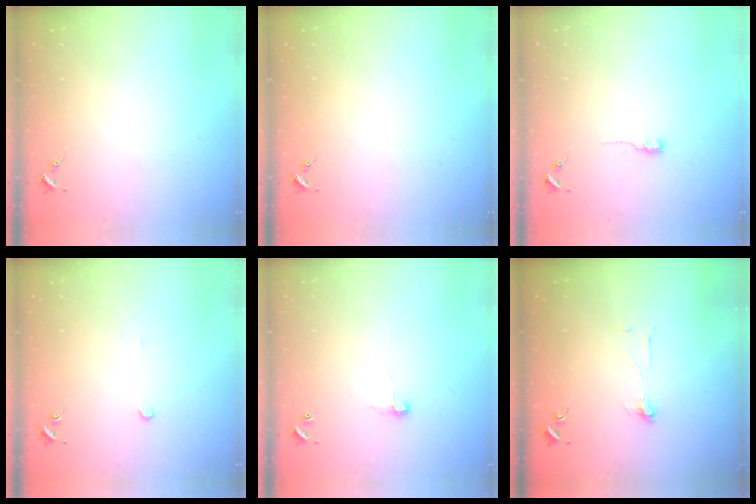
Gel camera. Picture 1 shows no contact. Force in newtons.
{"total": 0.0}
{"total": 6.1, "press": 6.1, "slide": 0.6}
{"total": 2.2, "press": 2.2, "slide": 0.2}
{"total": 5.6, "press": 5.6, "slide": 0.5}
{"total": 4.5, "press": 4.5, "slide": 0.4}